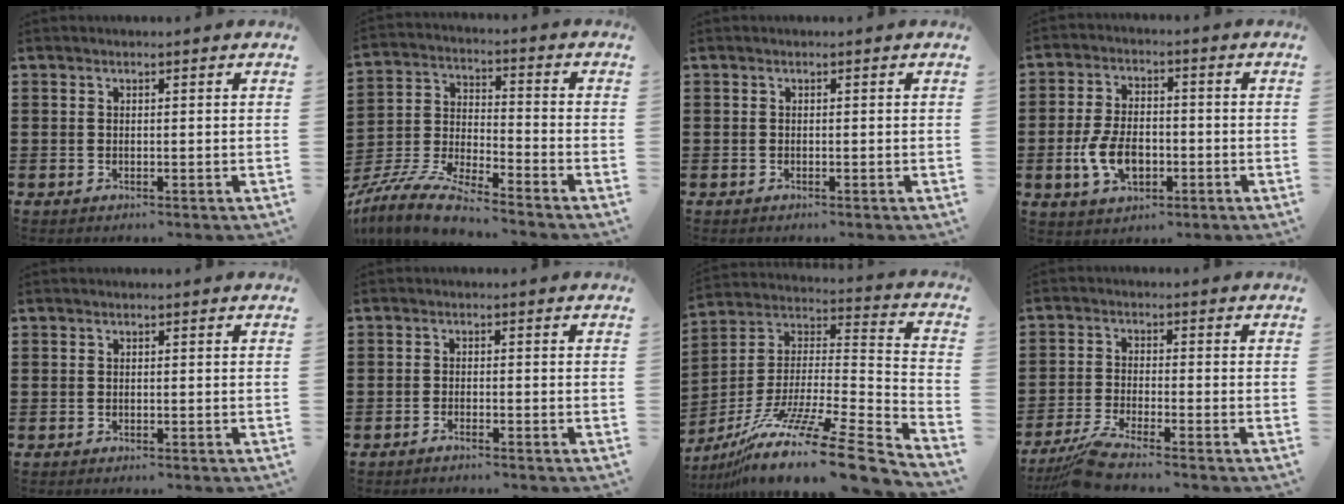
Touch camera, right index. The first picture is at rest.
{"total": 7.9, "force": [-7.6, 0.0, 2.3], "torque": [-0.067, -0.008, -0.156]}
{"total": 0.0}
{"total": 7.2, "force": [-2.0, 4.2, 5.5], "torque": [-0.130, -0.003, -0.041]}
{"total": 0.0}
{"total": 1.1, "force": [-1.1, -0.1, 0.2], "torque": [-0.003, 0.001, -0.020]}
{"total": 15.0, "force": [-11.6, 0.6, 9.5], "torque": [-0.172, 0.017, -0.213]}
{"total": 4.6, "force": [-4.1, -0.3, 2.0], "torque": [-0.061, -0.020, -0.082]}